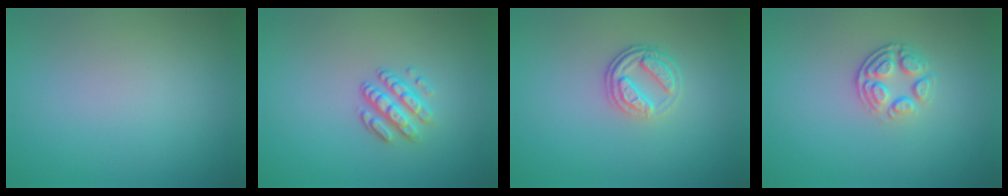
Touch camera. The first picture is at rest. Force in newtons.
{"total": 2.9, "press": 2.3, "slide": 1.8}
{"total": 3.0, "press": 2.5, "slide": 1.7}
{"total": 3.0, "press": 2.3, "slide": 1.9}